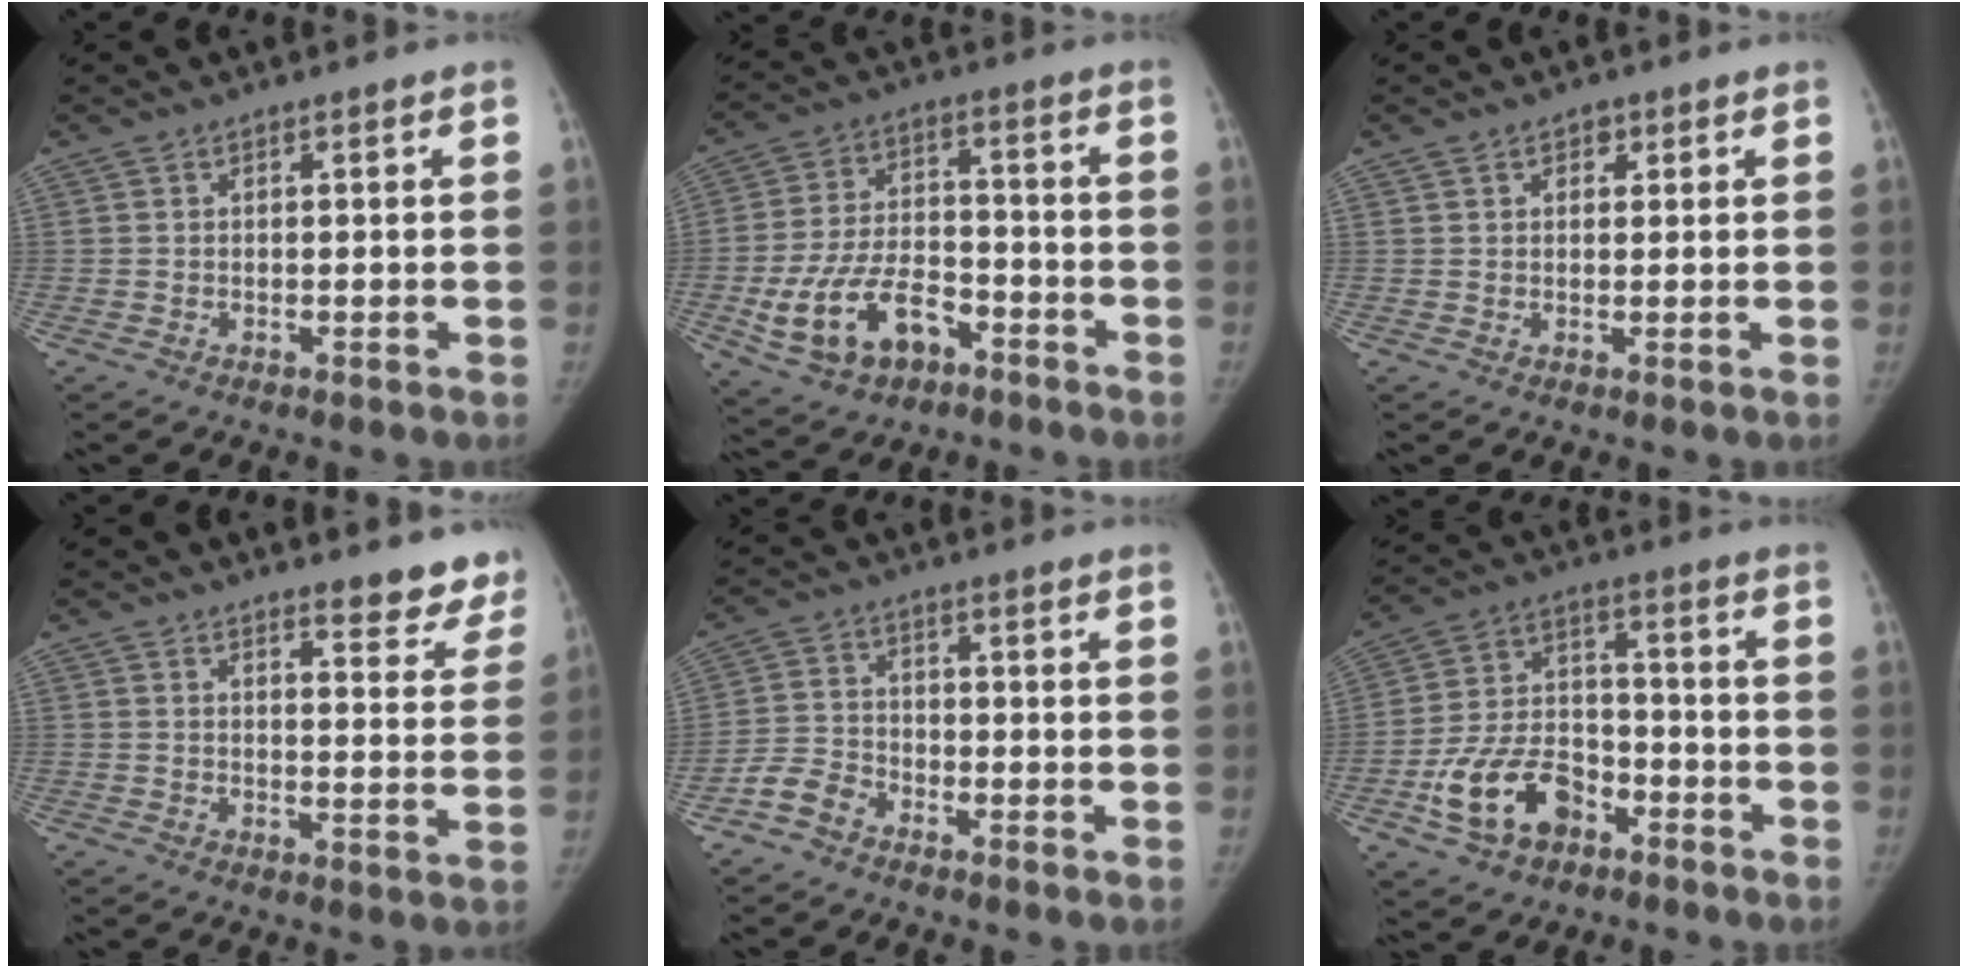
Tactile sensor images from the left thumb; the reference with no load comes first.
{"total": 14.9, "force": [-6.7, 9.1, 9.7], "torque": [-0.172, 0.036, -0.110]}
{"total": 2.2, "force": [1.2, 1.6, 1.0], "torque": [-0.002, -0.004, 0.015]}
{"total": 8.9, "force": [8.1, 2.5, 2.6], "torque": [0.009, -0.055, 0.078]}
{"total": 4.8, "force": [-3.4, 2.9, 1.6], "torque": [-0.028, 0.019, -0.074]}
{"total": 13.9, "force": [-6.7, 9.0, 8.1], "torque": [-0.131, 0.044, -0.117]}